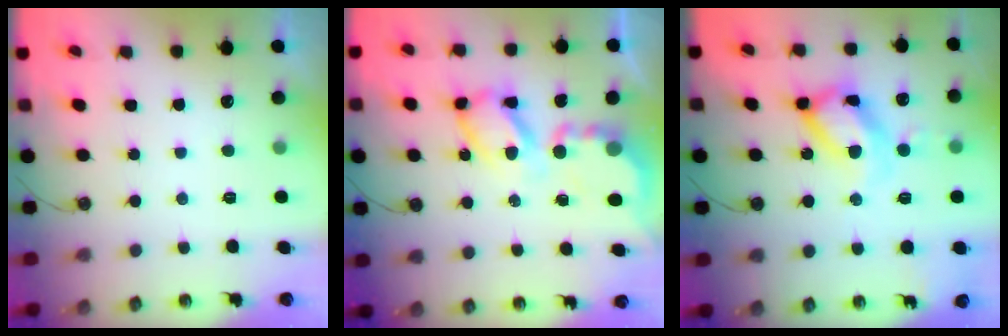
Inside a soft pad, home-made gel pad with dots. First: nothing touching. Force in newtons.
{"total": 11.5, "press": 11.5, "slide": 0.9}
{"total": 18.7, "press": 18.5, "slide": 2.1}